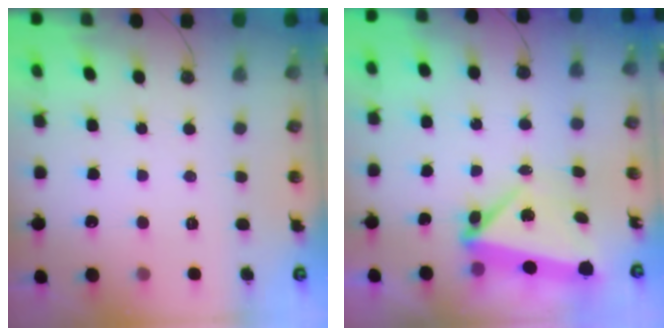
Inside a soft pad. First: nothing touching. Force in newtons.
{"total": 5.9, "press": 5.9, "slide": 0.6}